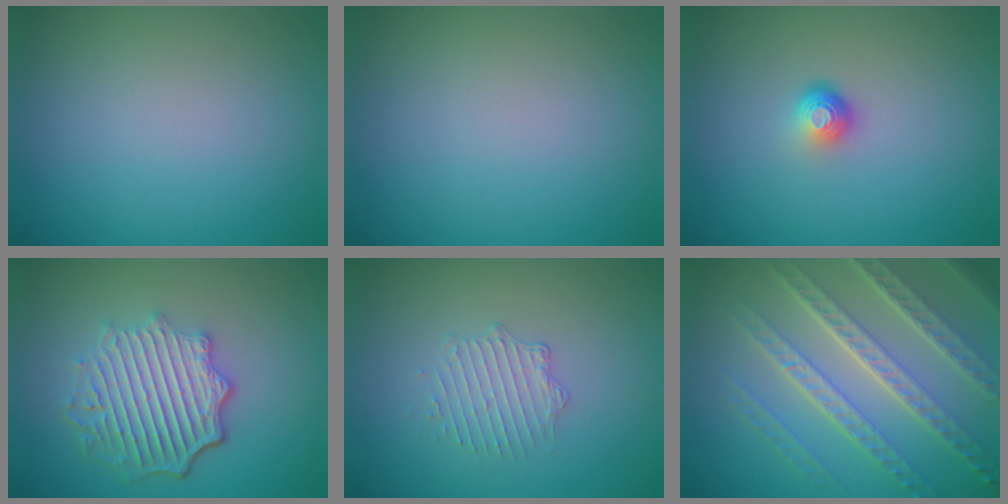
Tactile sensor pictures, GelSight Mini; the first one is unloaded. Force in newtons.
{"total": 0.0}
{"total": 1.9, "press": 1.3, "slide": 1.4}
{"total": 5.9, "press": 4.6, "slide": 3.8}
{"total": 1.7, "press": 1.1, "slide": 1.3}
{"total": 7.6, "press": 5.3, "slide": 5.5}